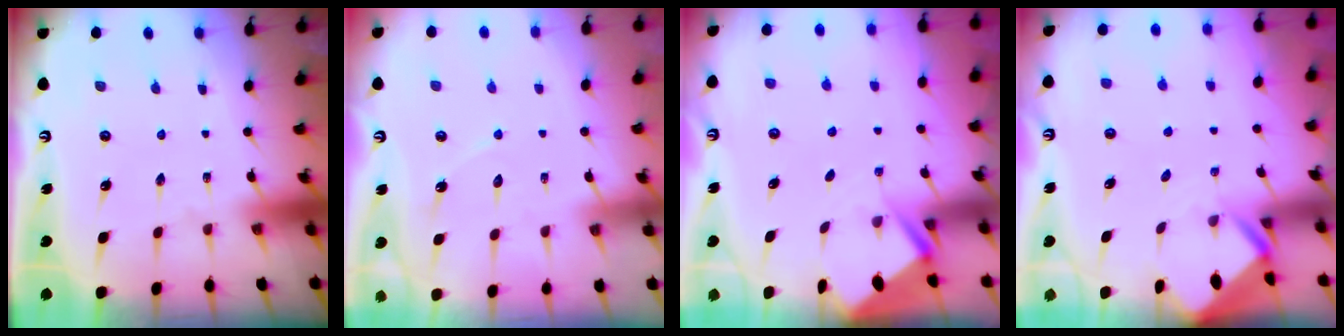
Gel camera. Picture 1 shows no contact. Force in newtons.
{"total": 4.7, "press": 4.7, "slide": 0.4}
{"total": 2.9, "press": 2.8, "slide": 0.4}
{"total": 3.0, "press": 3.0, "slide": 0.2}